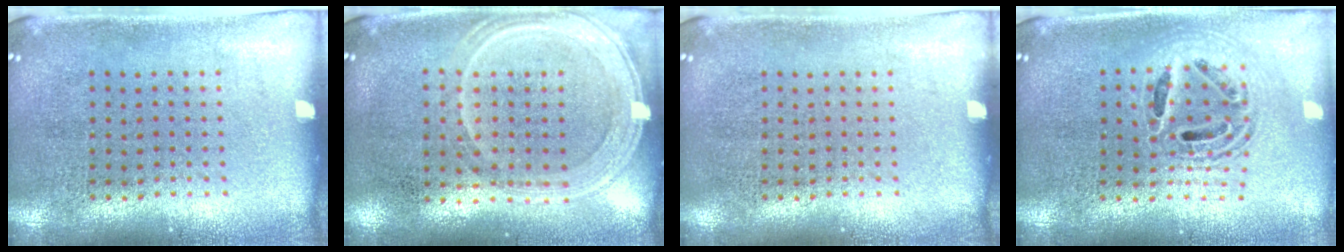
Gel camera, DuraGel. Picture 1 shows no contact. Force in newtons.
{"total": 1.3, "press": 1.2, "slide": 0.3}
{"total": 0.0}
{"total": 1.9, "press": 1.6, "slide": 1.1}